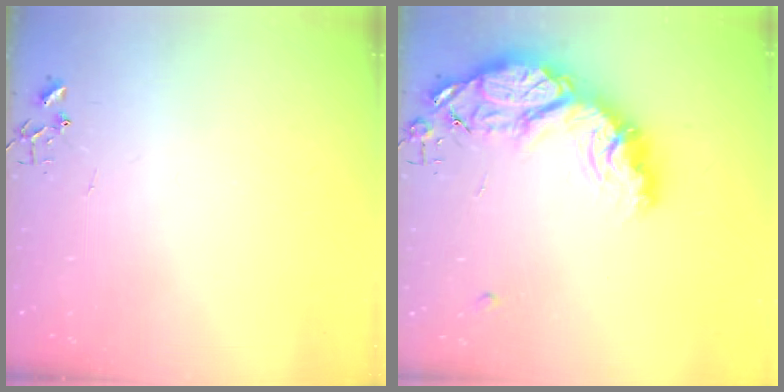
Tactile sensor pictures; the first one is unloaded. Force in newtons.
{"total": 20.5, "press": 20.5, "slide": 1.5}